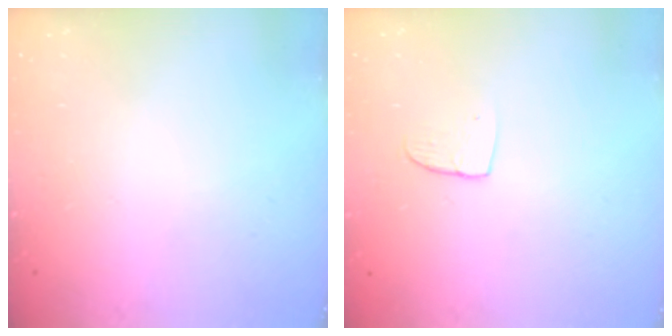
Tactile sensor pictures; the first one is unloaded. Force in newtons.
{"total": 4.9, "press": 4.9, "slide": 0.4}